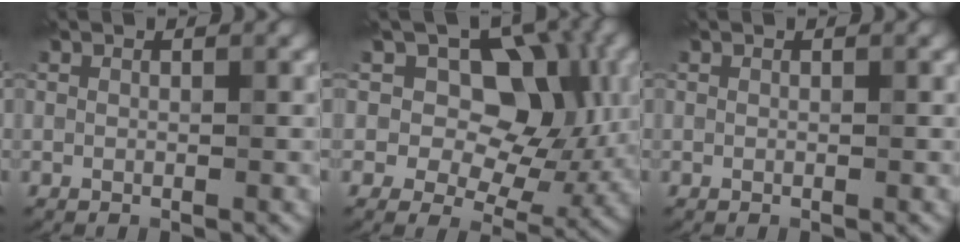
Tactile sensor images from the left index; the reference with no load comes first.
{"total": 10.5, "force": [3.0, 6.9, 7.3], "torque": [-0.080, 0.011, 0.024]}
{"total": 0.0}